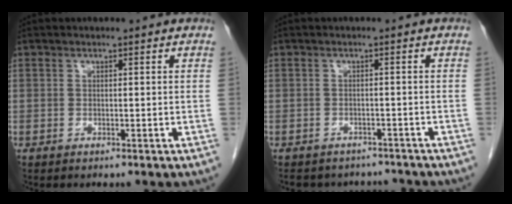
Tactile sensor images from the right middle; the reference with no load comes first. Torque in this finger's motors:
{"motor_torque": [0.02, -0.02, 0.01, 0.02]}